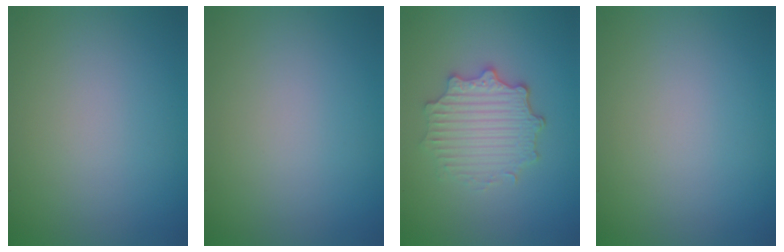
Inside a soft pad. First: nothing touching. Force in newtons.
{"total": 0.0}
{"total": 4.5, "press": 3.7, "slide": 2.6}
{"total": 0.0}